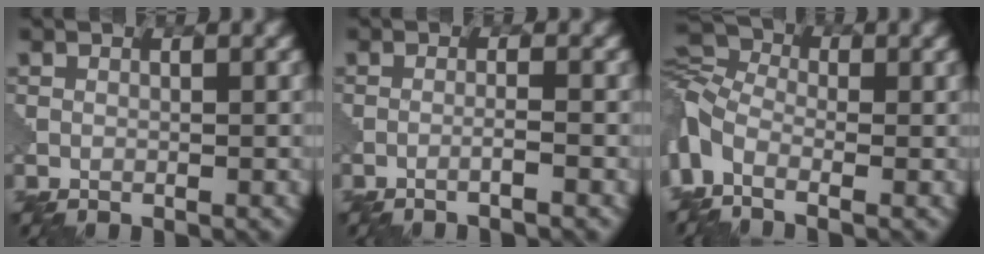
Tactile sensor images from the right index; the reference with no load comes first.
{"total": 1.3, "force": [-1.2, -0.2, 0.5], "torque": [-0.004, 0.005, -0.030]}
{"total": 5.4, "force": [-2.3, 3.0, 3.8], "torque": [-0.115, -0.006, -0.061]}